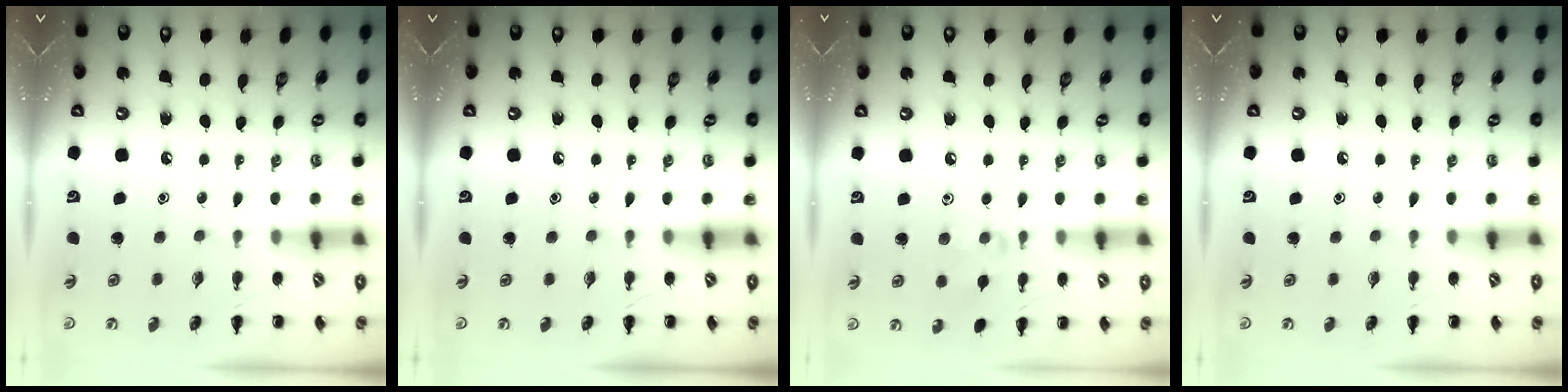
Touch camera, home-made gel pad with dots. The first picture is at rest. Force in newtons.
{"total": 0.0}
{"total": 7.5, "press": 7.3, "slide": 1.8}
{"total": 0.0}